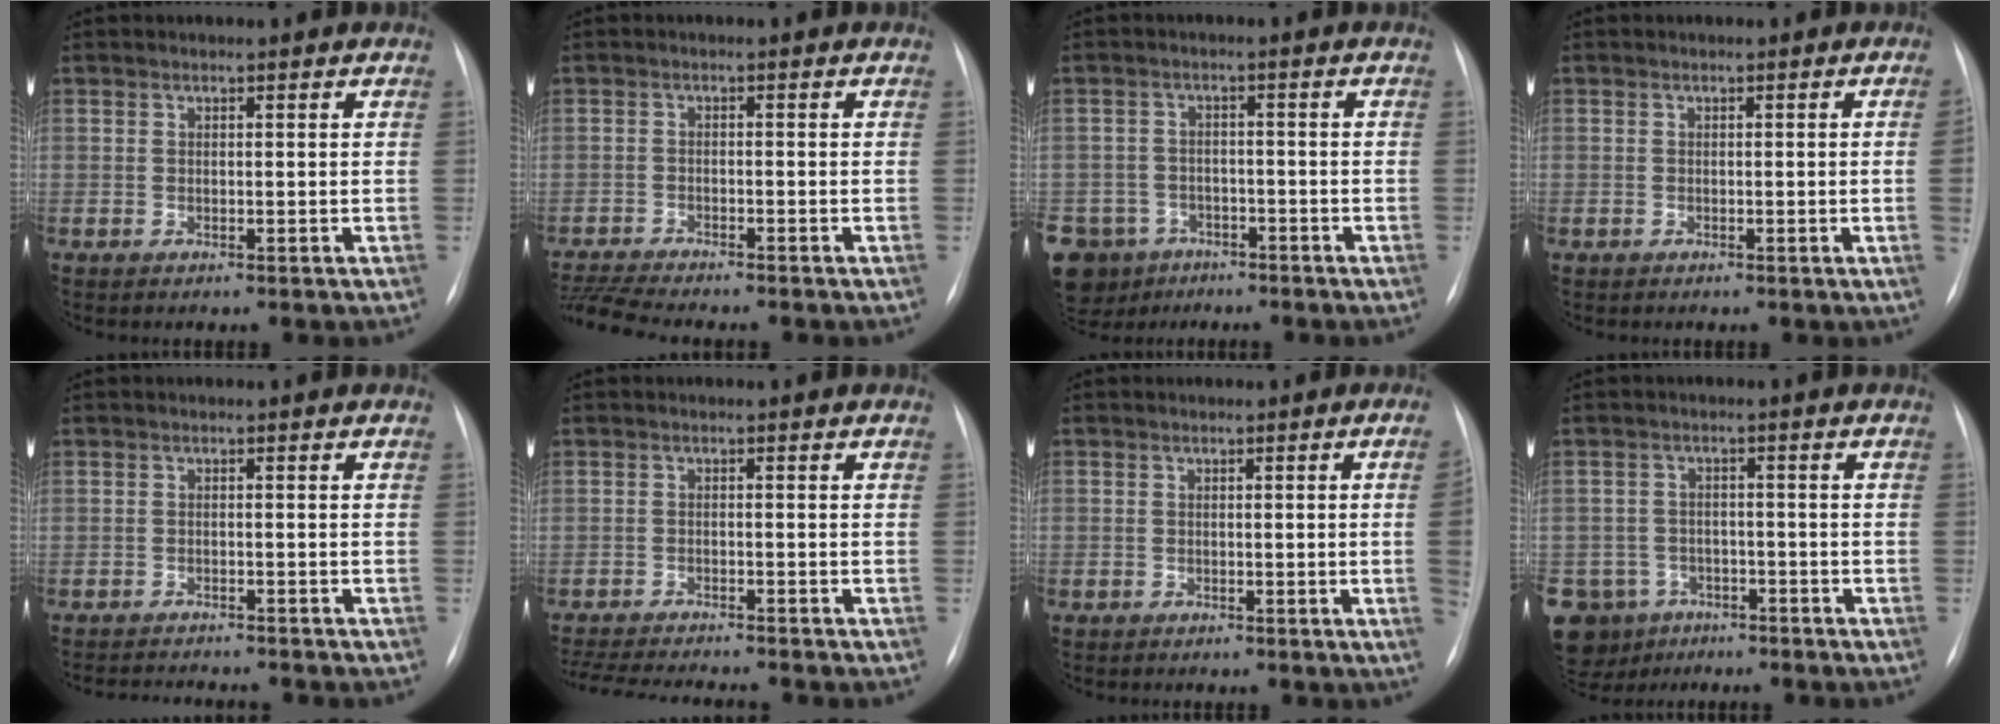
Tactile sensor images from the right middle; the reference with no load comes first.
{"total": 7.5, "force": [-7.0, -0.2, 2.8], "torque": [-0.055, -0.015, -0.114]}
{"total": 12.1, "force": [-7.6, 9.0, 2.9], "torque": [-0.092, 0.004, -0.108]}
{"total": 1.5, "force": [-0.2, -0.5, 1.4], "torque": [-0.021, 0.000, 0.000]}
{"total": 7.6, "force": [-7.2, 0.7, 2.3], "torque": [-0.031, -0.009, -0.097]}
{"total": 10.6, "force": [-9.6, 0.2, 4.4], "torque": [-0.070, -0.015, -0.148]}
{"total": 2.8, "force": [-0.5, -0.6, 2.7], "torque": [-0.037, -0.002, -0.005]}
{"total": 10.7, "force": [-6.6, 8.2, 1.9], "torque": [-0.058, 0.012, -0.092]}